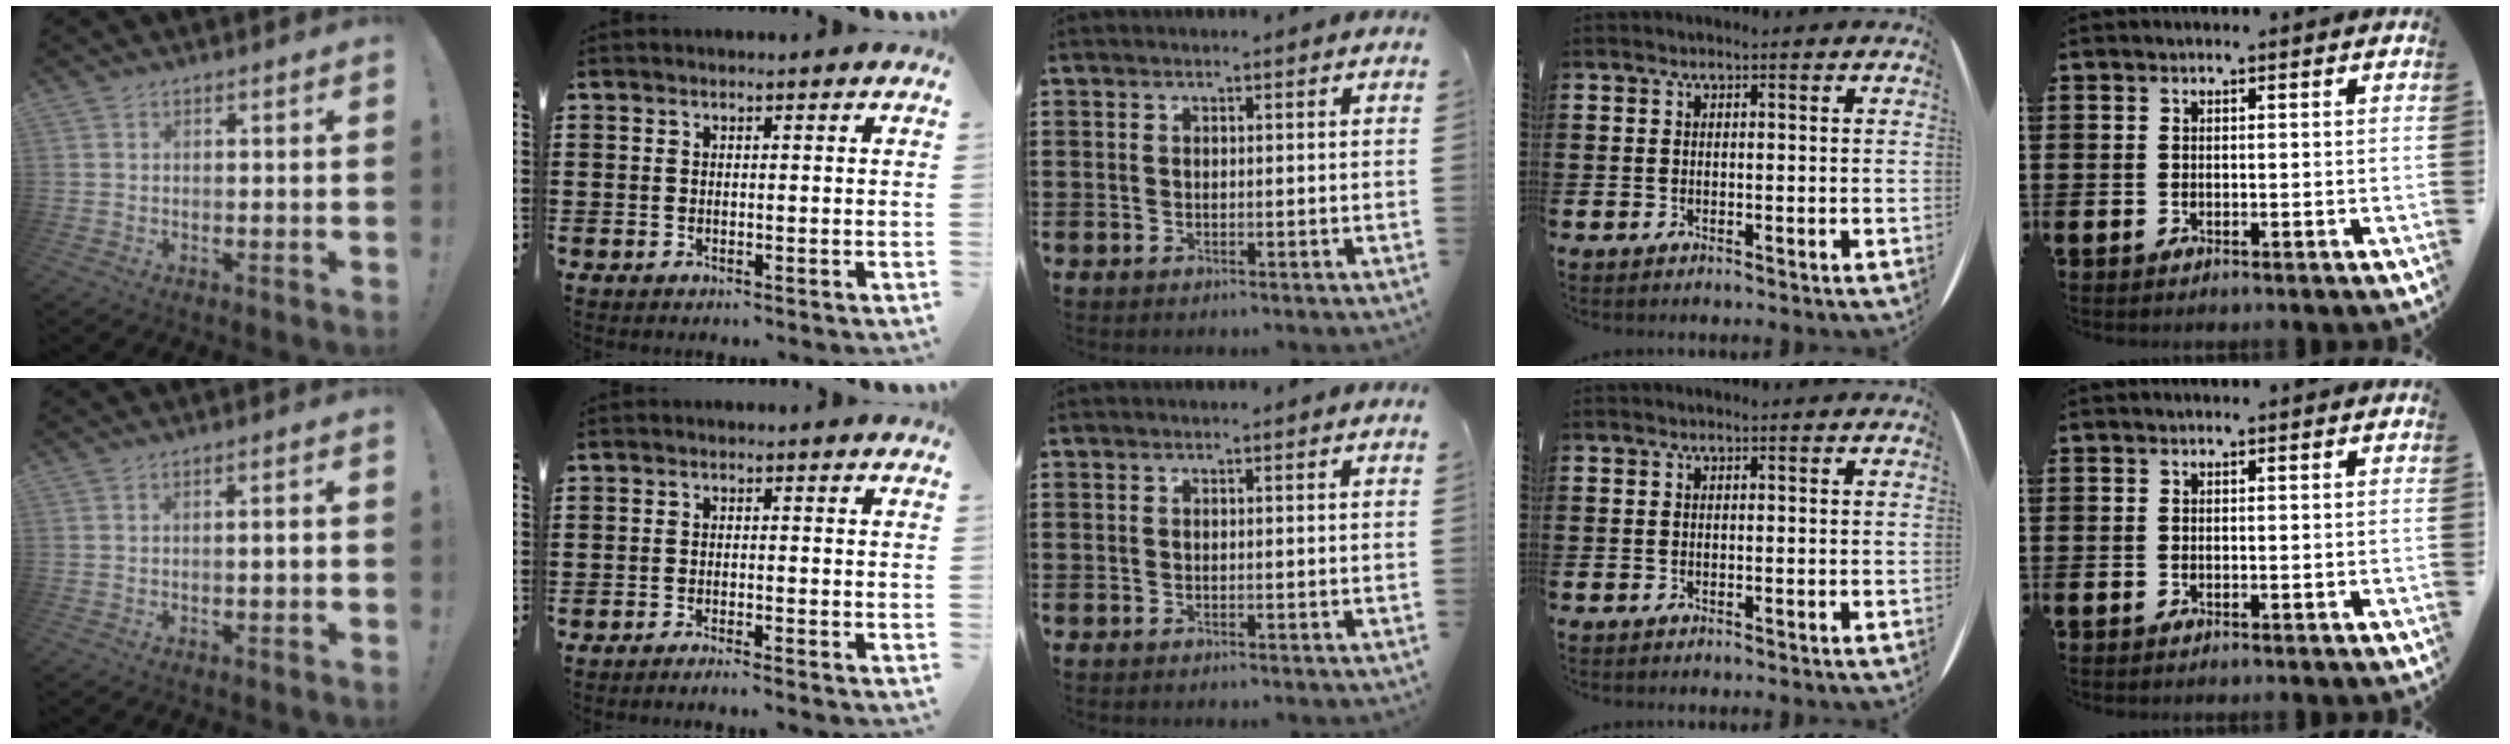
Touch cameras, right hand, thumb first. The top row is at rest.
{"thumb": {"total": 2.1, "force": [-0.7, 0.0, 2.0], "torque": [-0.038, 0.004, -0.014]}, "index": {"total": 1.4, "force": [-1.3, -0.2, 0.3], "torque": [-0.005, 0.001, -0.026]}}